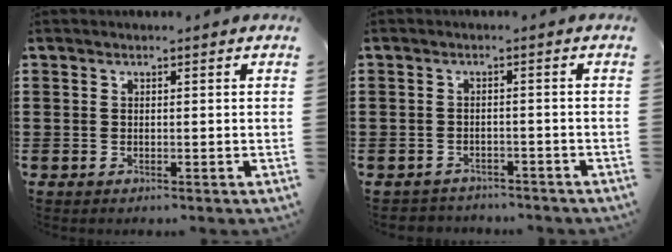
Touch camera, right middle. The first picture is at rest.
{"total": 2.1, "force": [-2.0, 0.4, -0.2], "torque": [-0.004, 0.000, -0.046]}